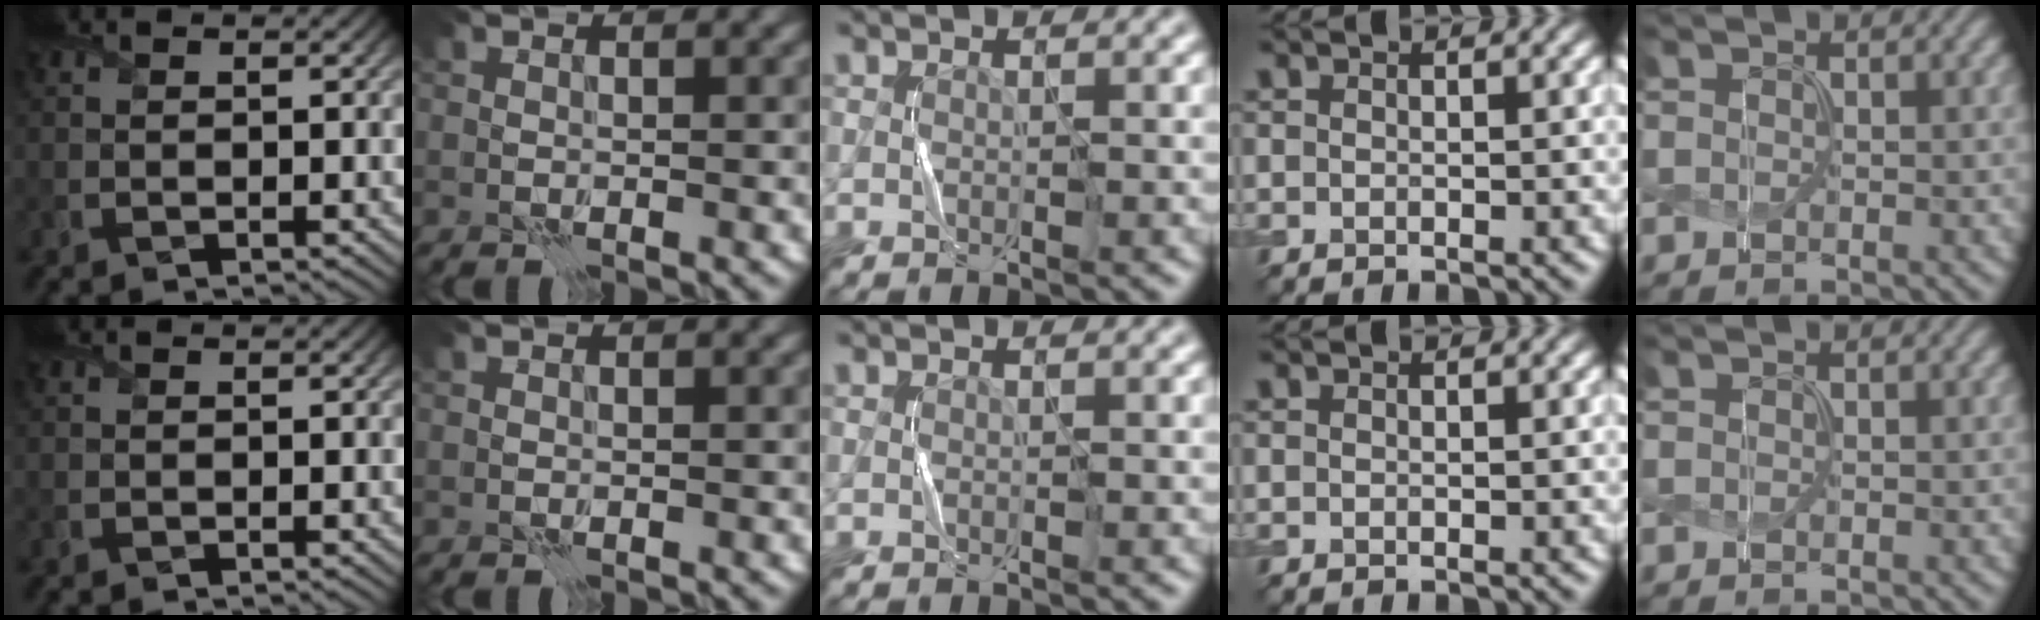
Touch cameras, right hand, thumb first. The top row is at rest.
{}